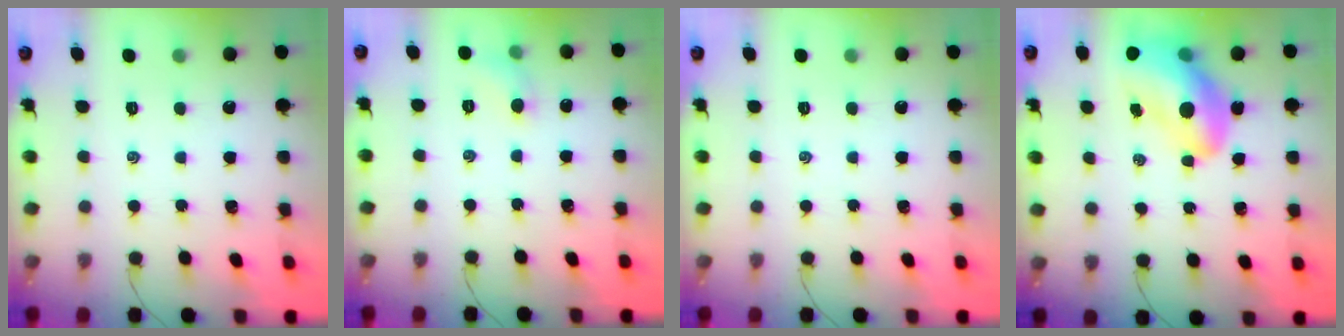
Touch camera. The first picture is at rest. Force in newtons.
{"total": 5.4, "press": 5.2, "slide": 1.7}
{"total": 0.0}
{"total": 15.3, "press": 14.7, "slide": 4.3}